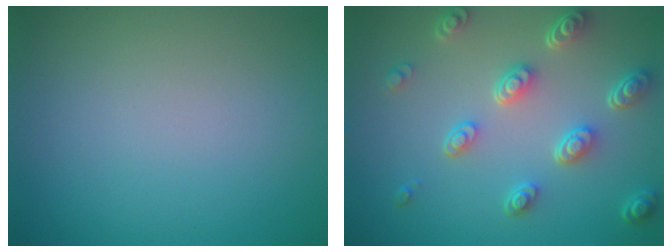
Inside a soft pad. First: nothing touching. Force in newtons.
{"total": 5.2, "press": 3.8, "slide": 3.5}